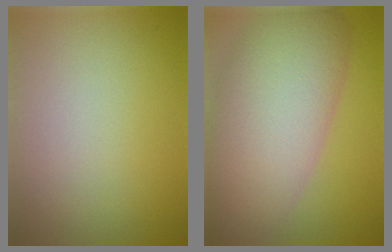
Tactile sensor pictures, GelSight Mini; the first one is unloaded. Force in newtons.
{"total": 12.2, "press": 12.2, "slide": 0.8}